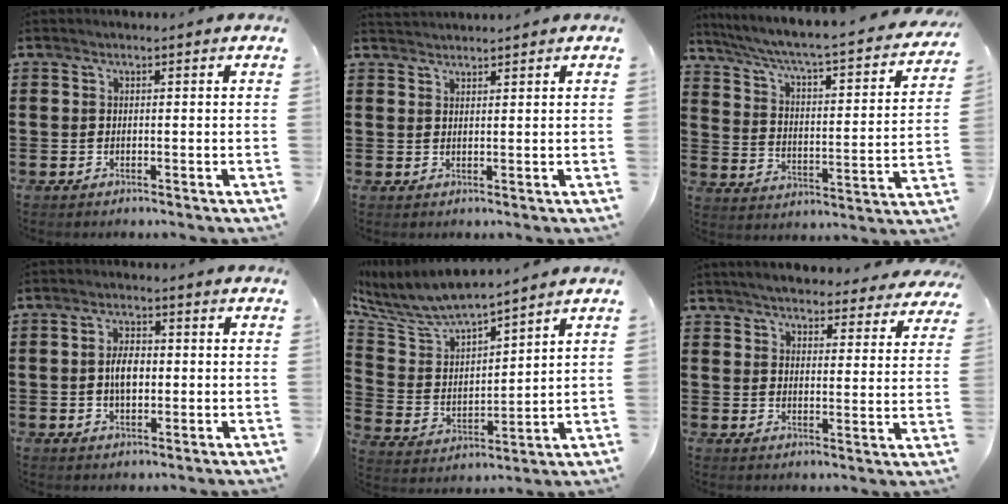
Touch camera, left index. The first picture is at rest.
{"total": 1.4, "force": [1.4, 0.0, -0.1], "torque": [-0.002, 0.002, 0.029]}
{"total": 4.1, "force": [3.2, 0.1, 2.6], "torque": [-0.069, -0.040, 0.040]}
{"total": 4.0, "force": [0.1, 2.1, 3.4], "torque": [-0.060, 0.004, -0.002]}
{"total": 7.2, "force": [6.8, 1.2, 2.0], "torque": [-0.077, -0.046, 0.117]}
{"total": 4.5, "force": [4.4, 0.3, 0.9], "torque": [-0.037, -0.023, 0.078]}